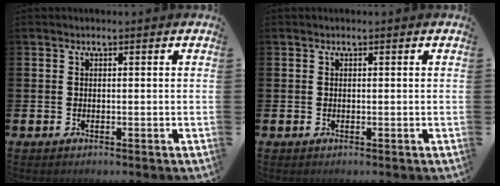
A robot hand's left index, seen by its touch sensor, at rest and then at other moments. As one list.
[{"total": 0.0}]